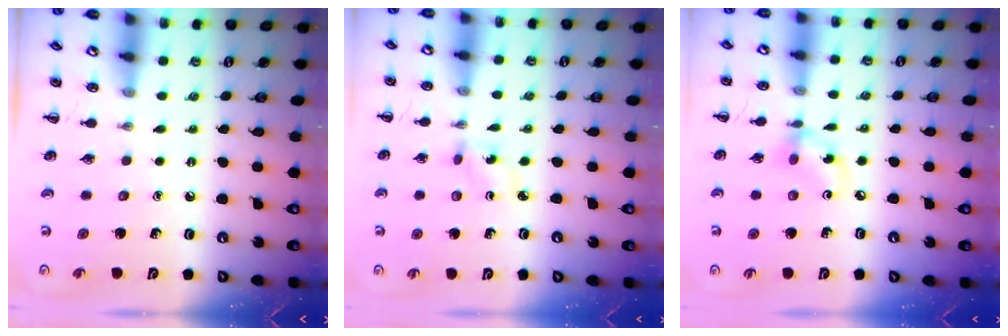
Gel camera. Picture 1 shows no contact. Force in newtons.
{"total": 2.5, "press": 2.4, "slide": 0.8}
{"total": 6.1, "press": 6.0, "slide": 1.1}